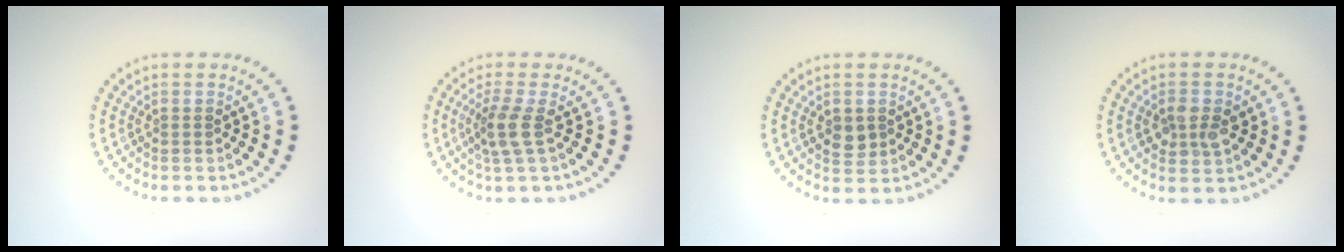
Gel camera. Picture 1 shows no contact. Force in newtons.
{"total": 2.5, "press": 1.9, "slide": 1.6}
{"total": 1.8, "press": 1.8, "slide": 0.1}
{"total": 2.4, "press": 2.4, "slide": 0.1}